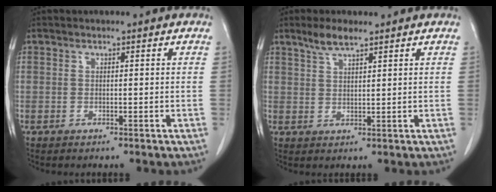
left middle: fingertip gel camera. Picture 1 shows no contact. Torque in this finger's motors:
{"motor_torque": [0.60, -0.49, -0.01, 0.02]}